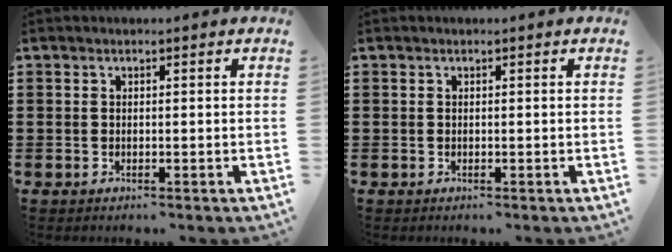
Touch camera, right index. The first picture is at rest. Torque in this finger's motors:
{"motor_torque": [0.00, 0.00, 0.00, 0.00]}